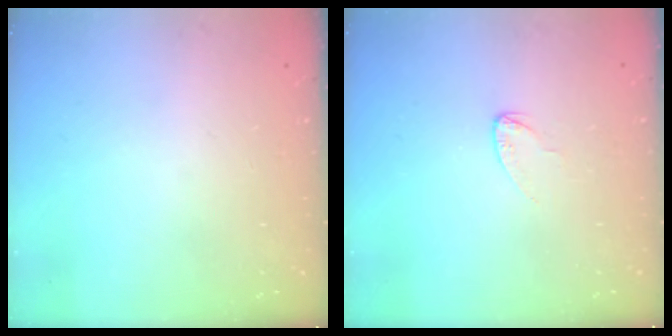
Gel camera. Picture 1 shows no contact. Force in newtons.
{"total": 3.2, "press": 3.2, "slide": 0.2}